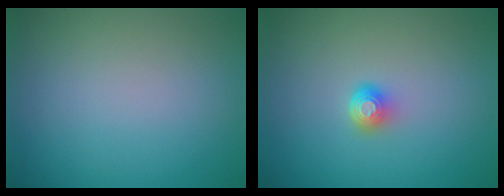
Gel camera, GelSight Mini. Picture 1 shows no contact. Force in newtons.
{"total": 1.6, "press": 1.2, "slide": 1.1}